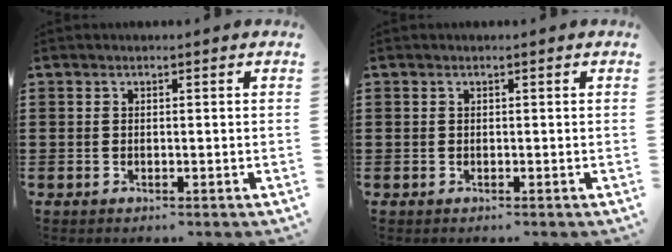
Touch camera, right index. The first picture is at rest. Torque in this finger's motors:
{"motor_torque": [-0.26, 0.07, 0.01, -0.01]}